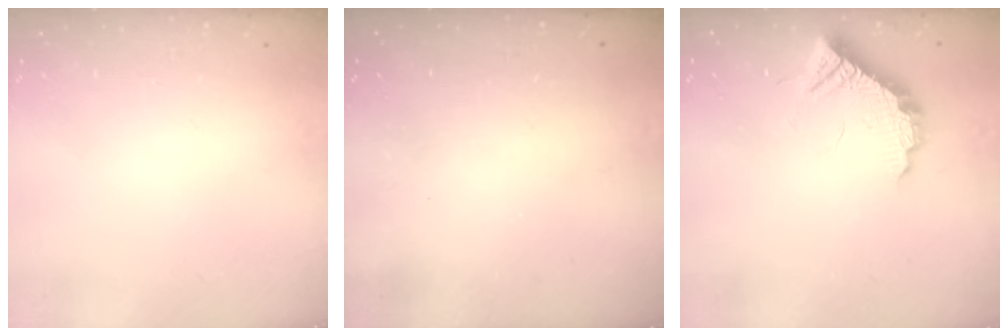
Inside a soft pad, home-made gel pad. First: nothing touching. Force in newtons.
{"total": 3.0, "press": 3.0, "slide": 0.1}
{"total": 12.0, "press": 12.0, "slide": 0.7}